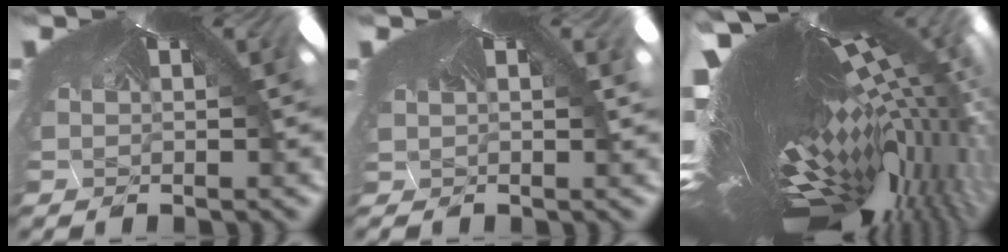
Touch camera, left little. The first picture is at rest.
{"total": 0.9, "force": [-0.8, -0.4, 0.2], "torque": [-0.010, -0.010, 0.002]}
{"total": 7.3, "force": [-6.0, -1.7, 3.9], "torque": [-0.074, -0.090, -0.052]}